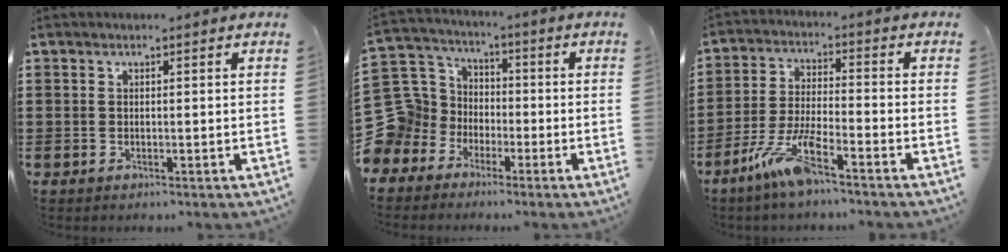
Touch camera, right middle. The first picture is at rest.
{"total": 11.0, "force": [-2.1, 10.5, 2.7], "torque": [-0.128, -0.001, -0.038]}
{"total": 8.2, "force": [-5.5, 1.0, 6.0], "torque": [-0.141, -0.012, -0.107]}